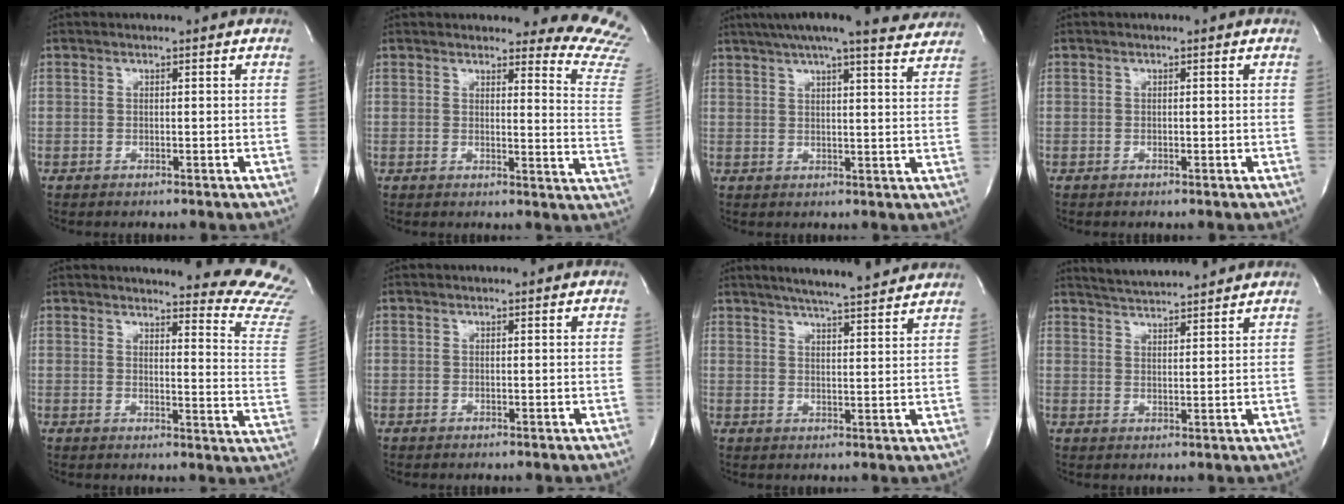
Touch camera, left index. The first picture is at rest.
{"total": 14.4, "force": [14.1, 1.3, 2.5], "torque": [0.007, -0.140, 0.110]}
{"total": 19.1, "force": [17.0, 1.7, 8.6], "torque": [-0.134, 0.014, 0.213]}
{"total": 0.0}
{"total": 19.5, "force": [18.8, 1.5, 5.2], "torque": [-0.047, -0.149, 0.179]}
{"total": 0.0}
{"total": 12.9, "force": [11.5, 0.7, 5.7], "torque": [-0.094, 0.011, 0.151]}
{"total": 8.7, "force": [8.2, 0.0, 2.6], "torque": [-0.056, 0.021, 0.129]}